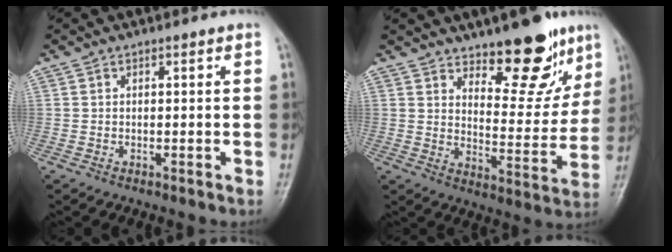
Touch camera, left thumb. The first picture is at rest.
{"total": 13.8, "force": [9.5, 5.7, 8.2], "torque": [-0.057, -0.071, 0.147]}